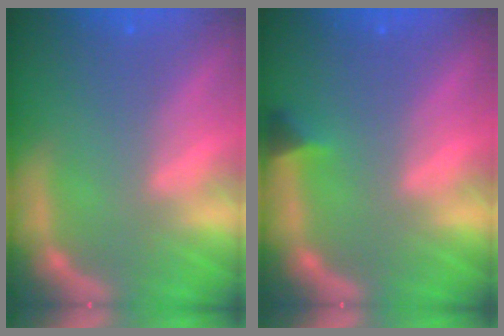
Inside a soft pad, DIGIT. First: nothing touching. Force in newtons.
{"total": 1.4}